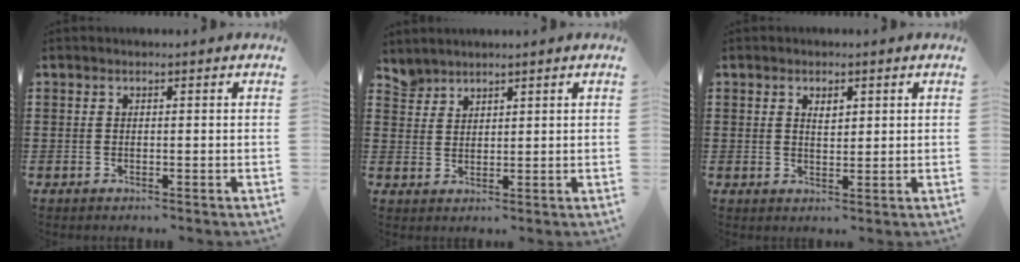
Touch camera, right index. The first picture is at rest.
{"total": 2.7, "force": [2.5, 0.9, -0.1], "torque": [-0.007, 0.001, 0.050]}
{"total": 2.0, "force": [0.8, 1.0, 1.5], "torque": [-0.024, 0.002, 0.012]}